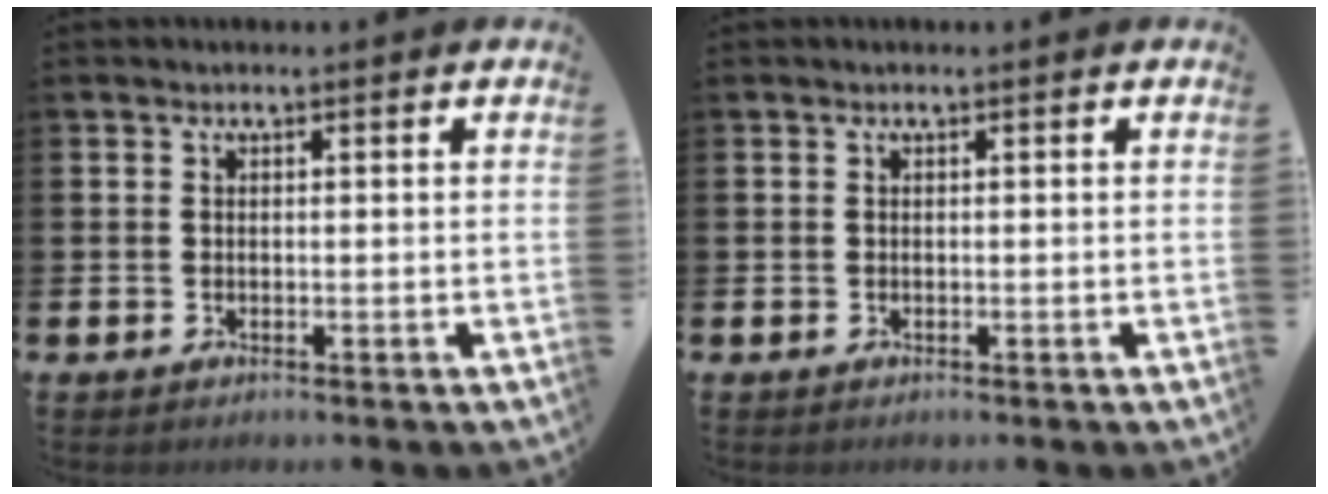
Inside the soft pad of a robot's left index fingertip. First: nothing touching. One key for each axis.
{"total": 0.0}